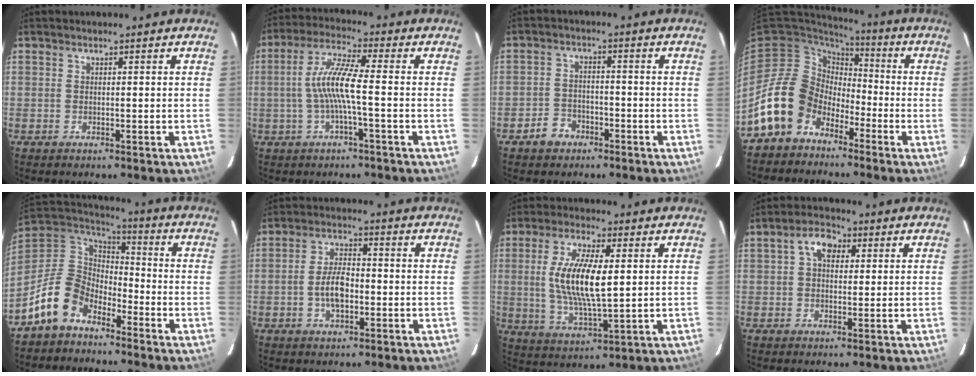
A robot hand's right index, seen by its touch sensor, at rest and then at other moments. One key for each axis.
{"total": 8.2, "fx": -1.3, "fy": 0.3, "fz": 8.1, "tx": -0.173, "ty": 0.009, "tz": -0.023}
{"total": 4.7, "fx": -3.1, "fy": 3.3, "fz": 1.3, "tx": -0.037, "ty": 0.012, "tz": -0.051}
{"total": 12.4, "fx": -7.4, "fy": 9.4, "fz": 3.2, "tx": -0.080, "ty": 0.024, "tz": -0.135}
{"total": 12.4, "fx": -8.0, "fy": 7.5, "fz": 5.8, "tx": -0.134, "ty": 0.024, "tz": -0.155}
{"total": 6.5, "fx": -1.5, "fy": 3.4, "fz": 5.3, "tx": -0.104, "ty": 0.009, "tz": -0.023}
{"total": 12.6, "fx": 1.7, "fy": 3.9, "fz": 11.8, "tx": -0.229, "ty": -0.004, "tz": 0.036}
{"total": 4.9, "fx": 1.4, "fy": 3.4, "fz": 3.2, "tx": -0.056, "ty": 0.020, "tz": 0.023}